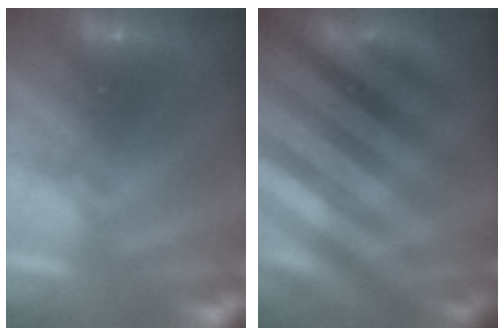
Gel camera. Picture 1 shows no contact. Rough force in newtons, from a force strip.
{"total": 2.8}